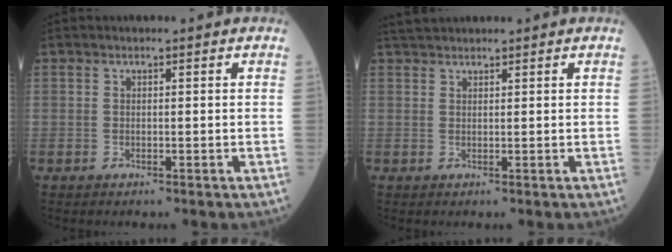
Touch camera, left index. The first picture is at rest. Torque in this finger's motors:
{"motor_torque": [-0.01, -0.17, 0.09, 0.05]}